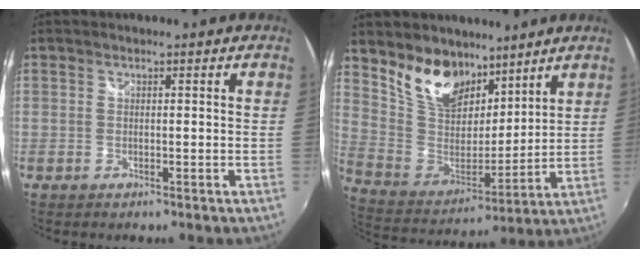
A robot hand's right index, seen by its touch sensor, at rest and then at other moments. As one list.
[{"total": 15.1, "force": [10.3, 8.4, 7.0], "torque": [-0.152, 0.008, 0.204]}]